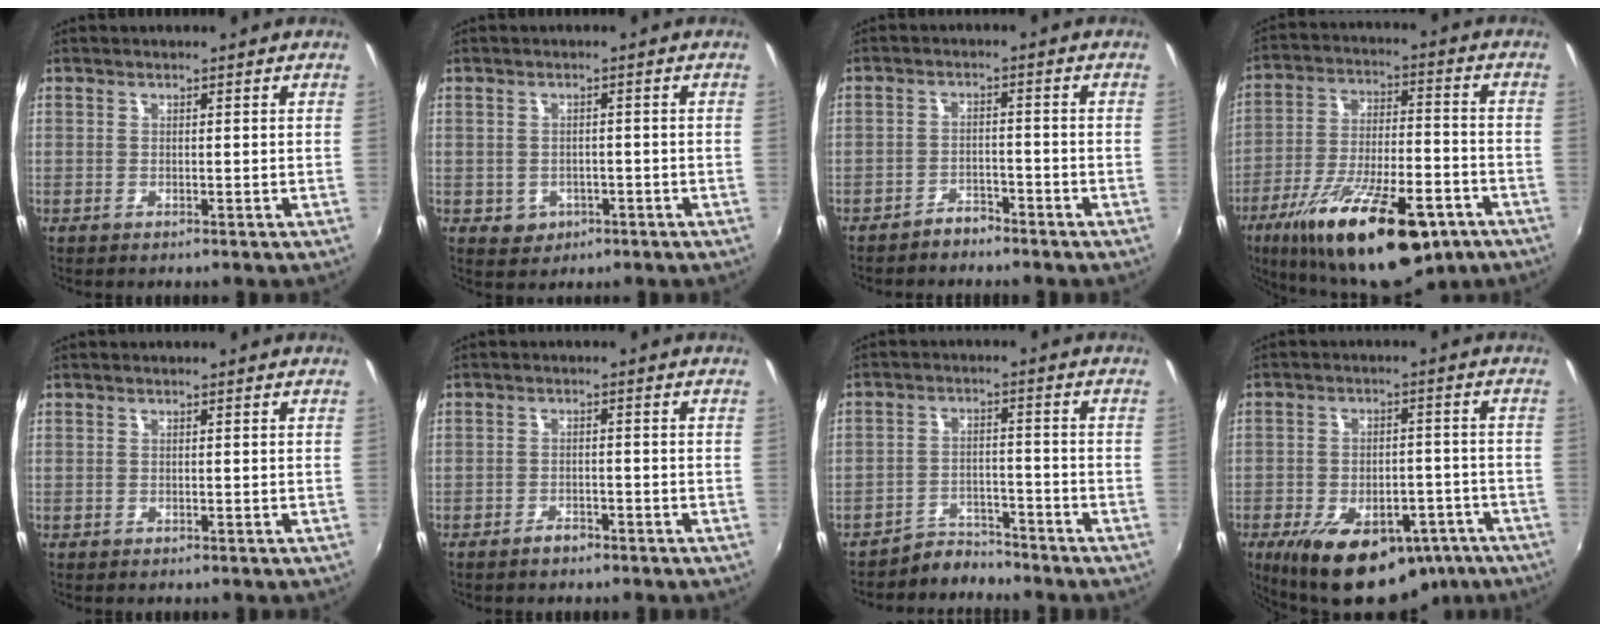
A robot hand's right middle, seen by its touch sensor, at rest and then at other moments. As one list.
[{"total": 5.2, "force": [-1.9, 4.4, 2.0], "torque": [-0.051, -0.001, -0.013]}, {"total": 3.2, "force": [-3.0, 1.1, 0.6], "torque": [-0.026, 0.008, -0.047]}, {"total": 24.4, "force": [-14.6, 8.5, 17.6], "torque": [-0.309, -0.034, -0.220]}, {"total": 0.0}, {"total": 2.4, "force": [-2.0, 1.0, 0.9], "torque": [-0.027, 0.003, -0.032]}, {"total": 4.9, "force": [-4.6, 1.4, -0.5], "torque": [0.006, 0.017, -0.074]}, {"total": 19.5, "force": [-12.0, 10.2, 11.6], "torque": [-0.213, -0.005, -0.157]}]